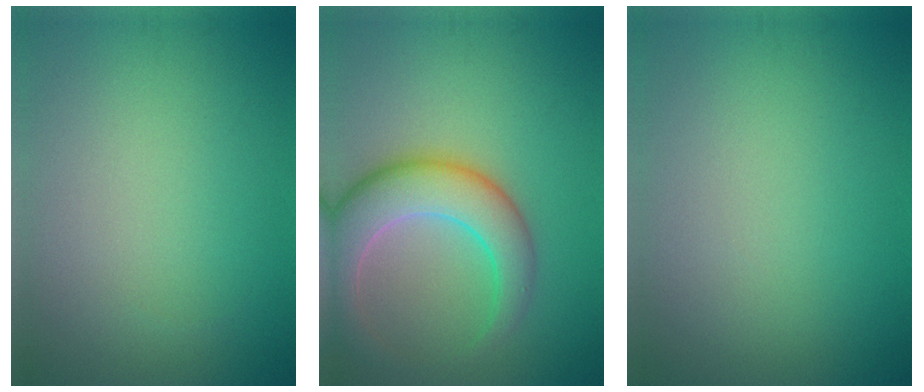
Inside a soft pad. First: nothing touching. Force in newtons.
{"total": 7.2, "press": 7.2, "slide": 0.6}
{"total": 0.0}